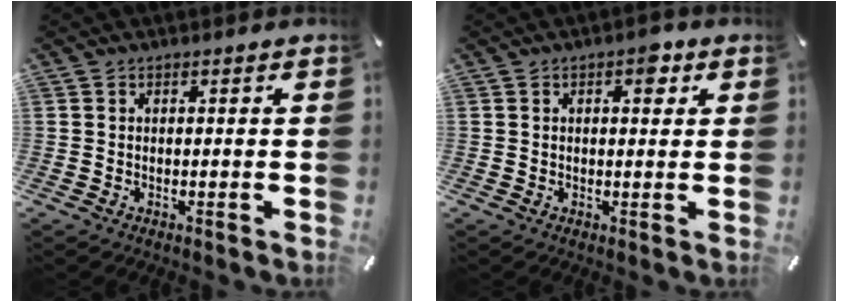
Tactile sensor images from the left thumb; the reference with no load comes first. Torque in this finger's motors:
{"motor_torque": [0.18, -0.25, 0.05, 0.00, -0.03]}